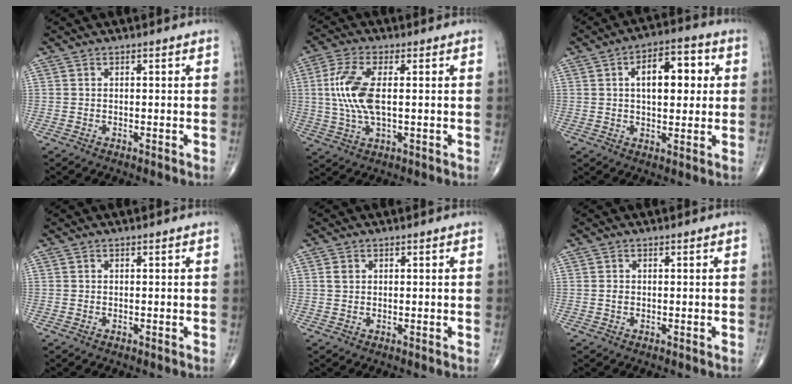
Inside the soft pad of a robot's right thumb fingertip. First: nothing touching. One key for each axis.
{"total": 10.2, "fx": 0.8, "fy": 4.3, "fz": 9.2, "tx": -0.209, "ty": 0.002, "tz": 0.017}
{"total": 11.0, "fx": 2.2, "fy": 5.7, "fz": 9.1, "tx": -0.108, "ty": 0.013, "tz": 0.028}
{"total": 0.0}
{"total": 1.4, "fx": 0.4, "fy": 1.1, "fz": 0.7, "tx": -0.013, "ty": 0.002, "tz": 0.010}
{"total": 0.7, "fx": -0.1, "fy": 0.5, "fz": 0.4, "tx": -0.006, "ty": 0.000, "tz": -0.002}